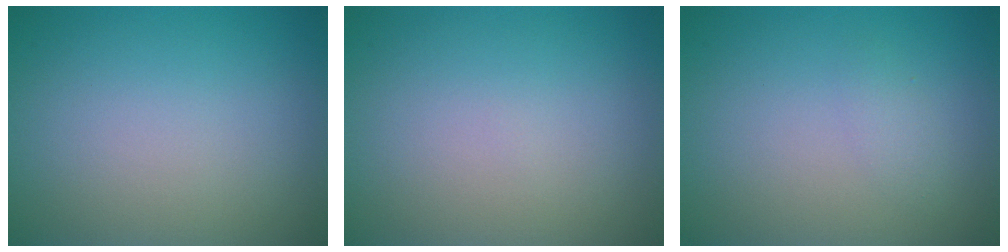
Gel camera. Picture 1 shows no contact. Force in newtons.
{"total": 0.0}
{"total": 1.0, "press": 1.0, "slide": 0.1}